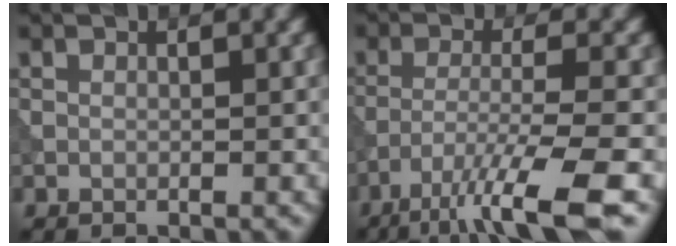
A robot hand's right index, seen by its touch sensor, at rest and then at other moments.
{"total": 8.8, "force": [-5.5, 1.4, 6.7], "torque": [-0.107, -0.005, -0.101]}